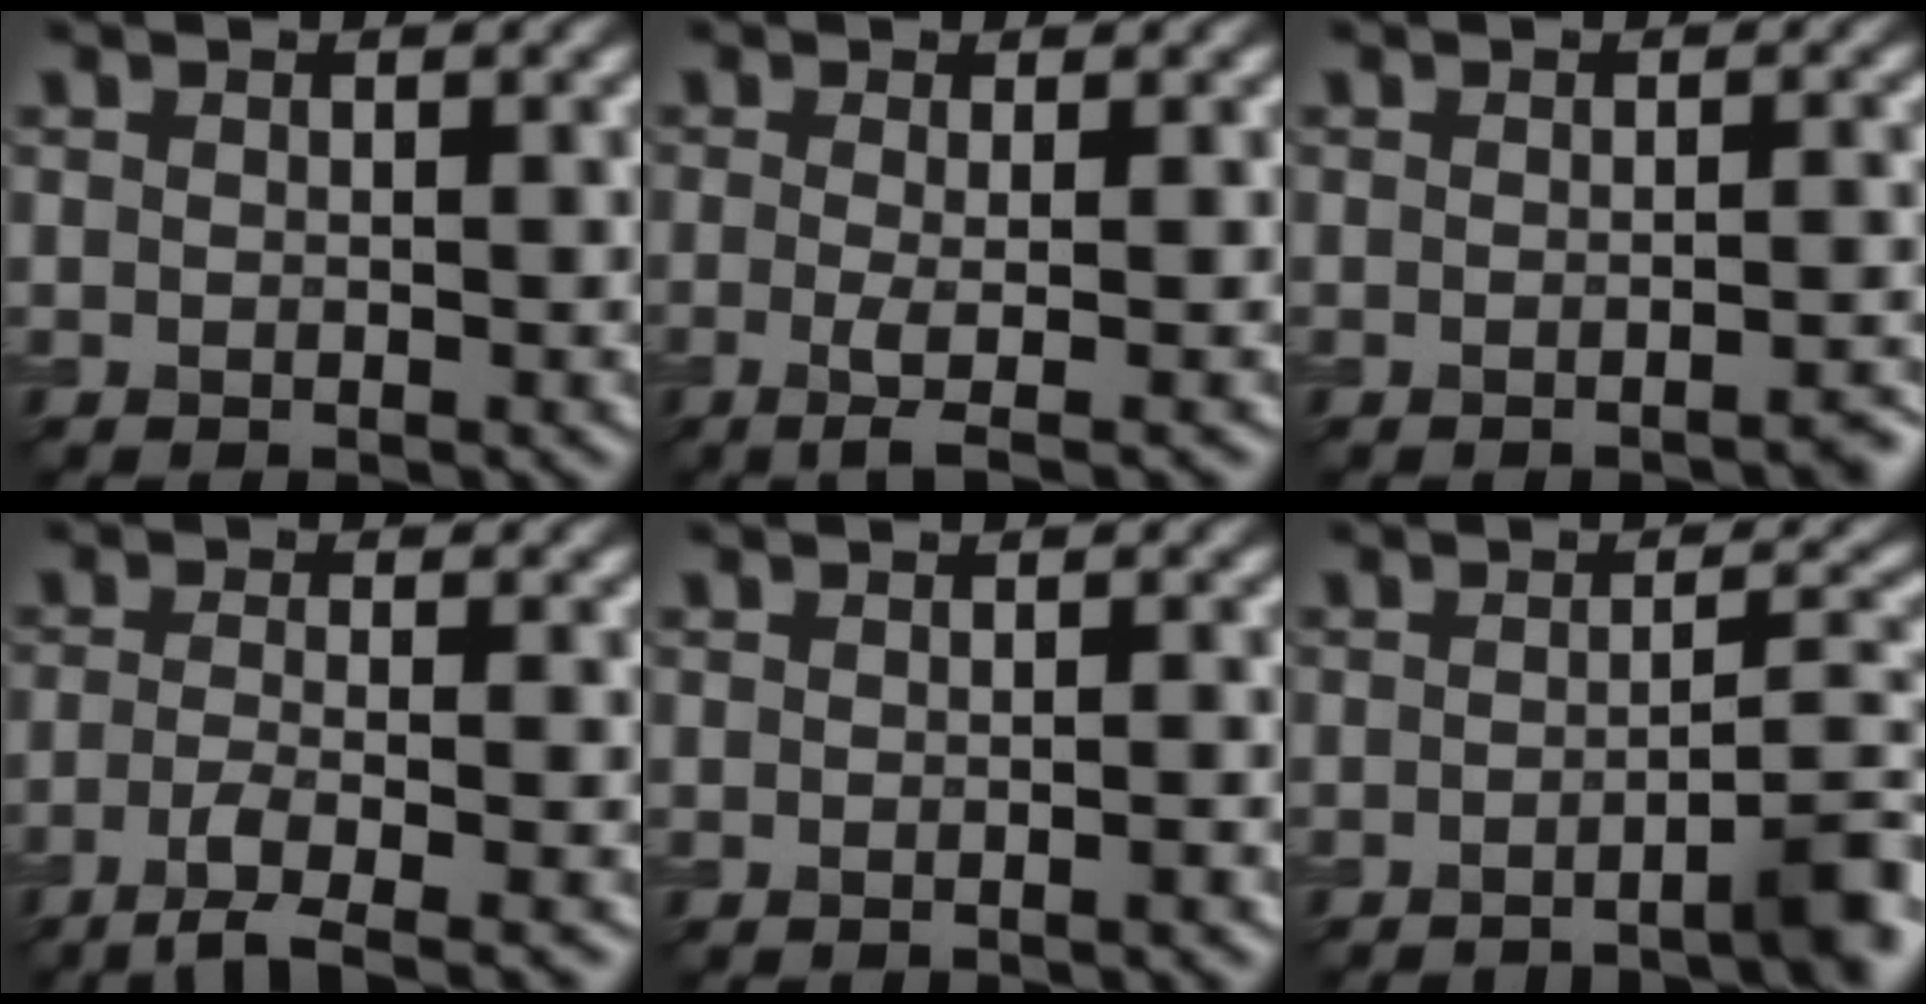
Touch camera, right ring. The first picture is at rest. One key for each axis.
{"total": 2.5, "fx": -0.5, "fy": 0.5, "fz": 2.4, "tx": -0.043, "ty": -0.007, "tz": -0.014}
{"total": 1.6, "fx": -1.2, "fy": 0.3, "fz": 1.1, "tx": -0.004, "ty": 0.005, "tz": -0.019}
{"total": 4.5, "fx": -2.9, "fy": 1.0, "fz": 3.3, "tx": -0.053, "ty": -0.004, "tz": -0.060}
{"total": 0.9, "fx": -0.5, "fy": 0.1, "fz": 0.7, "tx": -0.007, "ty": -0.001, "tz": -0.015}
{"total": 4.8, "fx": -3.1, "fy": 0.7, "fz": 3.7, "tx": -0.036, "ty": 0.011, "tz": -0.053}